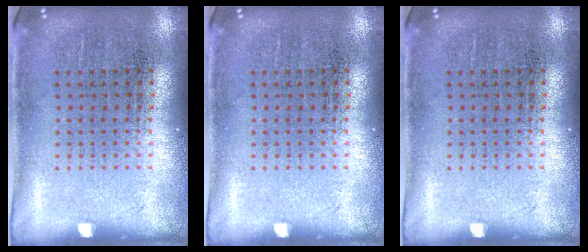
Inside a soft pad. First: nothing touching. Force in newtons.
{"total": 0.0}
{"total": 0.0}